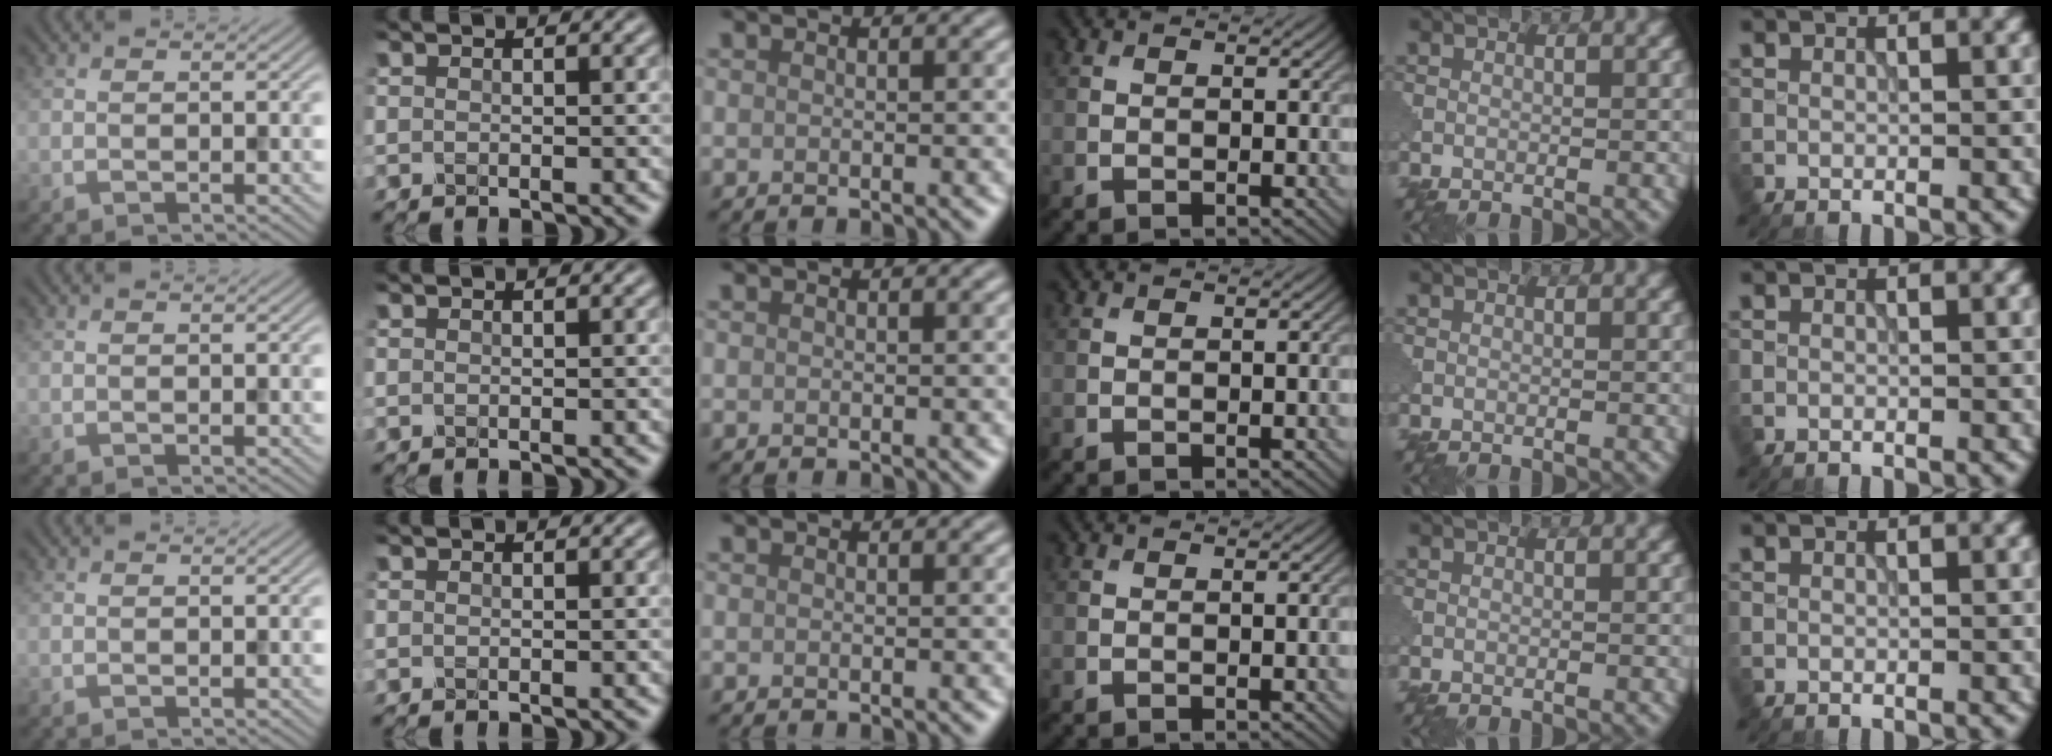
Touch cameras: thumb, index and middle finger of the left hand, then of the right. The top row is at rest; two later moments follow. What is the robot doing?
{"motion": "shake", "object": "medicine bottle"}